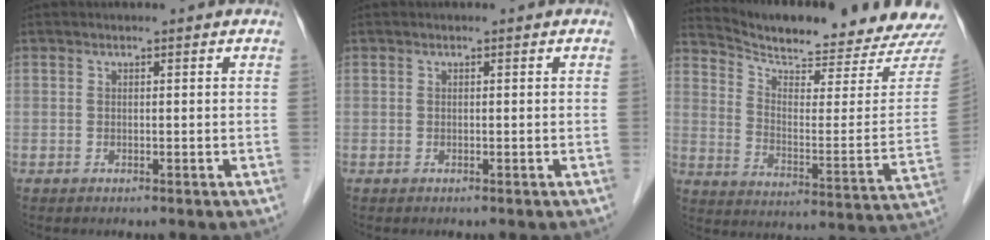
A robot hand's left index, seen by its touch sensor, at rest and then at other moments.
{"total": 0.0}
{"total": 21.4, "force": [20.7, 0.8, 5.6], "torque": [-0.099, -0.087, 0.277]}